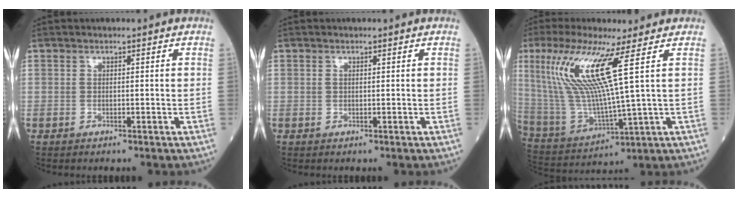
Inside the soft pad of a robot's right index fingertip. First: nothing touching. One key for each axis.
{"total": 0.0}
{"total": 14.1, "fx": 5.5, "fy": -0.1, "fz": 13.0, "tx": -0.295, "ty": -0.009, "tz": 0.113}